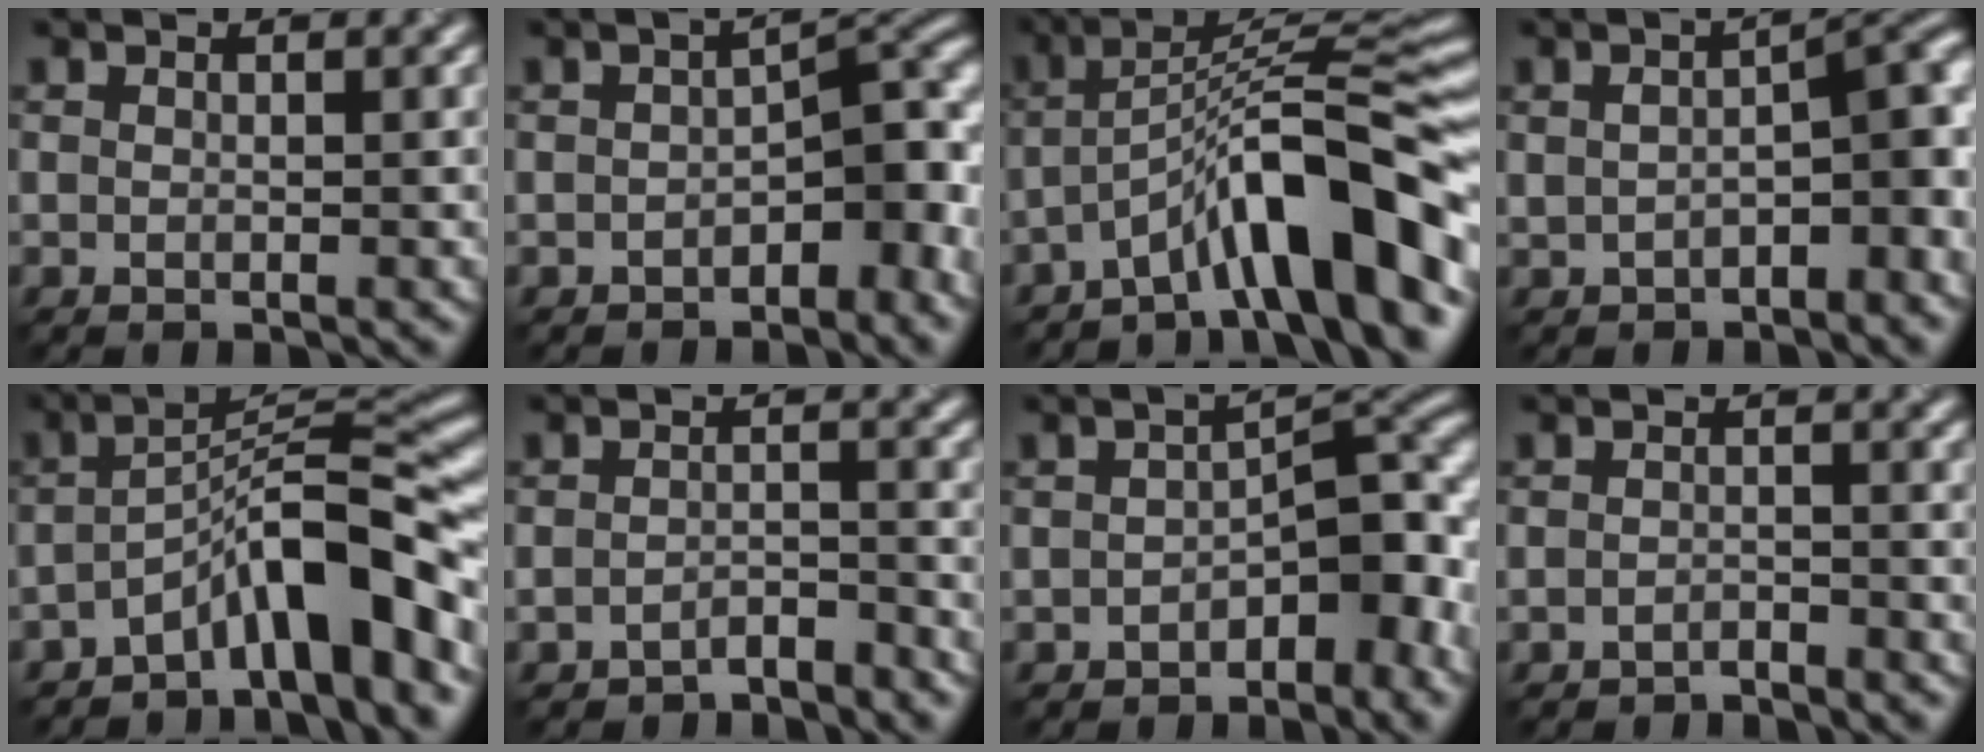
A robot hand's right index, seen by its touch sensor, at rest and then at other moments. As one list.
[{"total": 5.8, "force": [-2.4, 2.9, 4.4], "torque": [-0.040, 0.012, -0.043]}, {"total": 9.1, "force": [-5.2, 1.6, 7.3], "torque": [-0.102, 0.020, -0.093]}, {"total": 5.6, "force": [-1.4, 2.5, 4.8], "torque": [-0.058, 0.008, -0.025]}, {"total": 8.2, "force": [-4.3, 1.8, 6.8], "torque": [-0.091, 0.015, -0.081]}, {"total": 2.1, "force": [-2.0, 0.4, 0.6], "torque": [-0.007, 0.003, -0.038]}, {"total": 6.5, "force": [-2.8, 3.2, 4.9], "torque": [-0.046, 0.015, -0.053]}, {"total": 1.5, "force": [-1.5, 0.2, 0.2], "torque": [0.000, -0.001, -0.028]}]